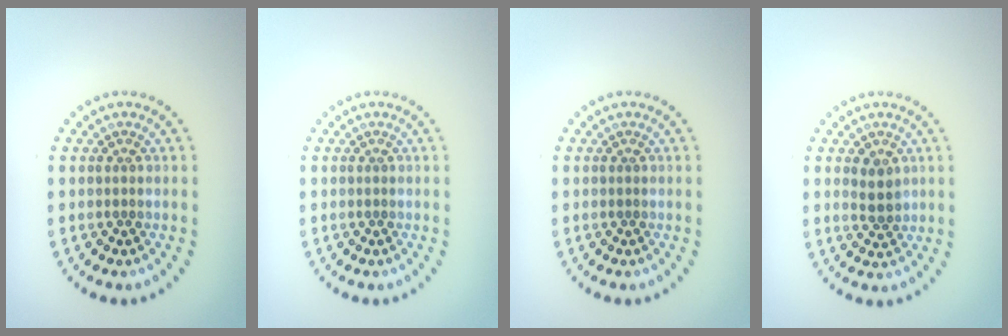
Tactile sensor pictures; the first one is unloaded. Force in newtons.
{"total": 0.0}
{"total": 0.0}
{"total": 1.7, "press": 1.6, "slide": 0.6}